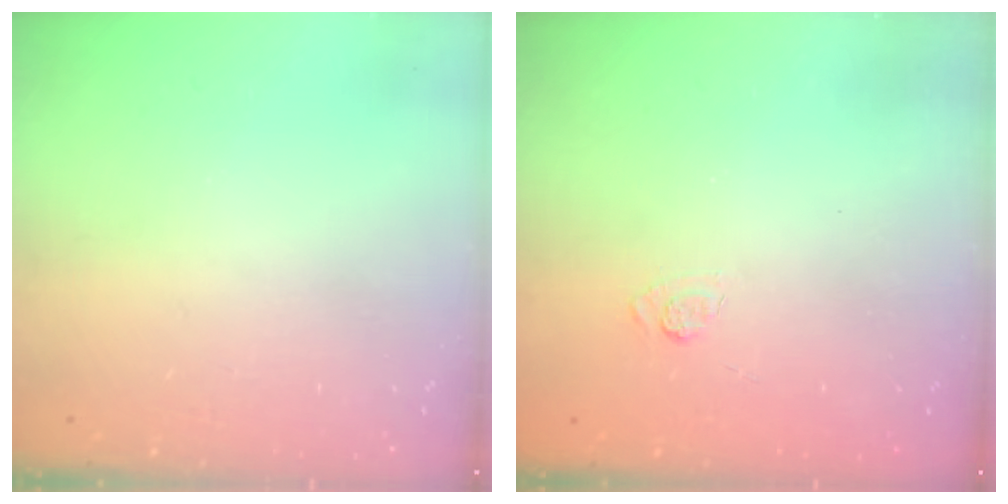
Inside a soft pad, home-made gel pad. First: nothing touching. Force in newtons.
{"total": 2.2, "press": 1.8, "slide": 1.3}